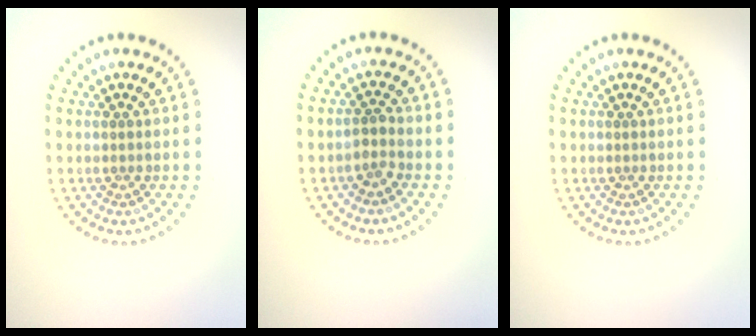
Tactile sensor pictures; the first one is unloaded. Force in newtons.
{"total": 1.3, "press": 1.1, "slide": 0.8}
{"total": 0.0}